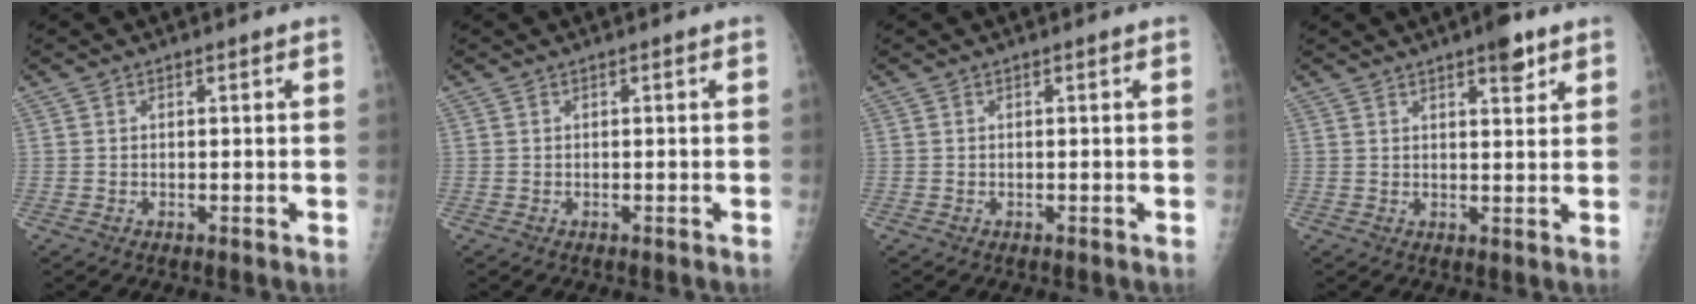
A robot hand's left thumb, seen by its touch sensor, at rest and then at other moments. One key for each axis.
{"total": 0.0}
{"total": 0.0}
{"total": 4.8, "fx": 3.1, "fy": 1.5, "fz": 3.3, "tx": -0.036, "ty": -0.015, "tz": 0.040}